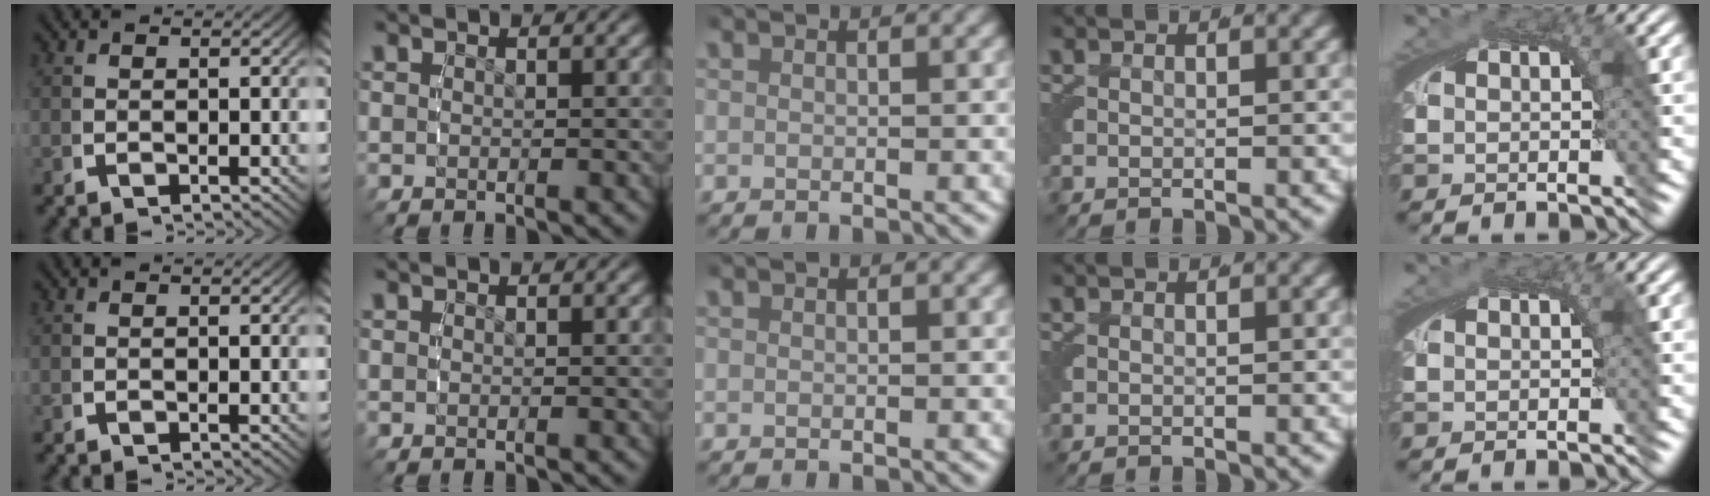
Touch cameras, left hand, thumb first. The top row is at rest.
{}